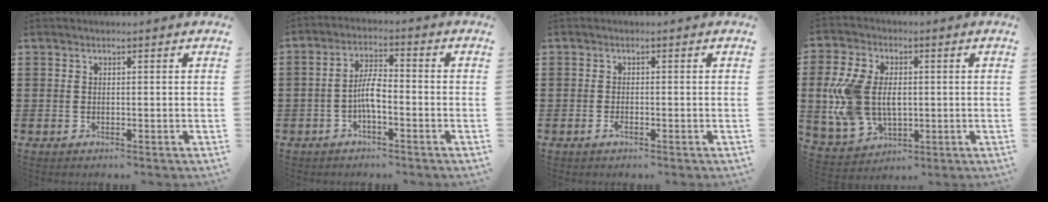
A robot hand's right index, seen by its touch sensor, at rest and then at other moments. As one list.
[{"total": 4.9, "force": [-1.5, 1.6, 4.3], "torque": [-0.091, 0.004, -0.033]}, {"total": 1.2, "force": [-0.8, 0.3, 0.8], "torque": [-0.024, -0.005, -0.015]}, {"total": 10.6, "force": [0.4, 7.2, 7.8], "torque": [-0.204, 0.006, 0.002]}]